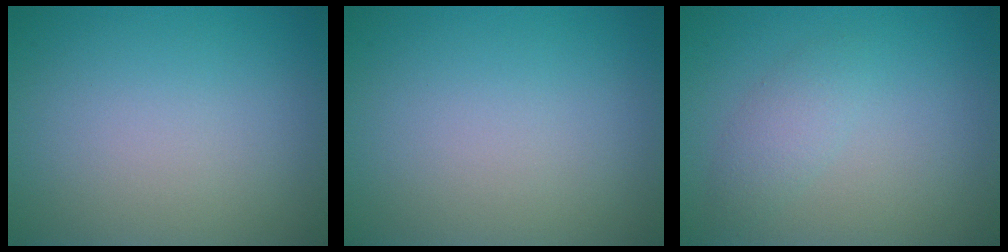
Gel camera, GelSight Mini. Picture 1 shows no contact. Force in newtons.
{"total": 0.0}
{"total": 1.8, "press": 1.8, "slide": 0.1}